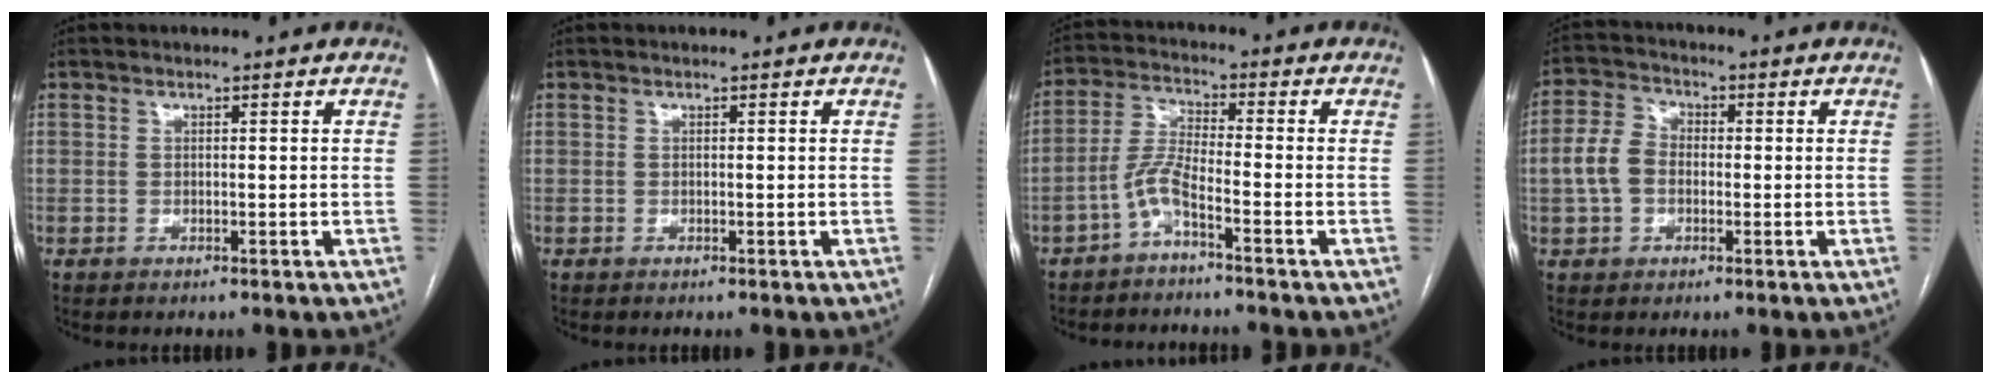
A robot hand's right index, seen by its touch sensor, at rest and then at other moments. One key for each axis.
{"total": 0.0}
{"total": 4.8, "fx": -3.2, "fy": 0.2, "fz": 3.6, "tx": -0.084, "ty": 0.008, "tz": -0.070}
{"total": 6.1, "fx": -0.7, "fy": 4.6, "fz": 4.0, "tx": -0.101, "ty": 0.025, "tz": -0.018}